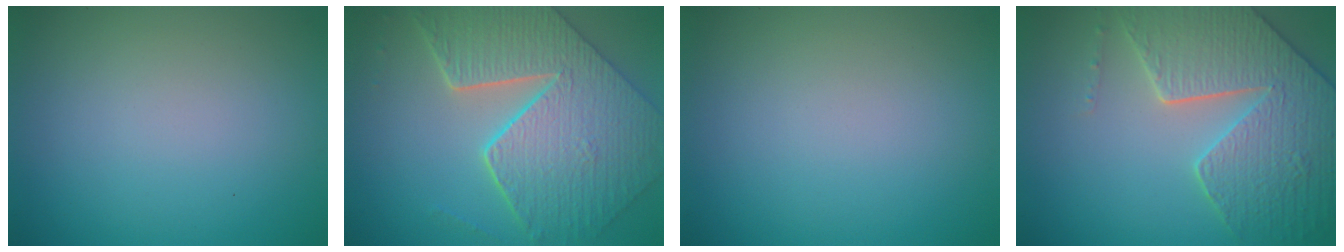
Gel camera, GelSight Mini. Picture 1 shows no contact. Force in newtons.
{"total": 9.3, "press": 6.7, "slide": 6.4}
{"total": 0.0}
{"total": 7.1, "press": 5.9, "slide": 4.0}